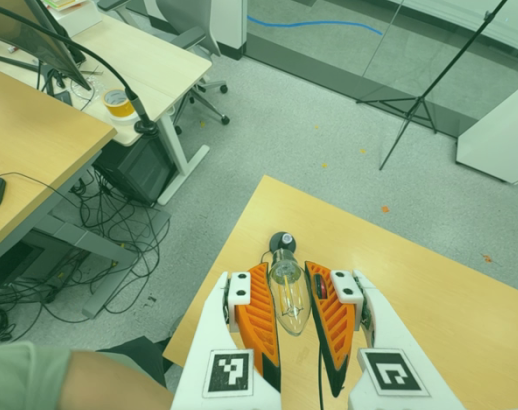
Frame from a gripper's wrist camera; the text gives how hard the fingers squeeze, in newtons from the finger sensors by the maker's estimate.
{"total": 19.6, "left": 21.0, "right": 18.2}